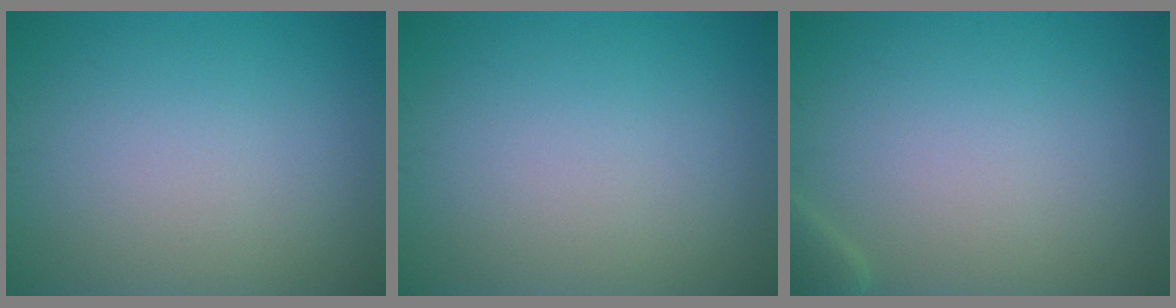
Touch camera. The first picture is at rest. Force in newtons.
{"total": 0.0}
{"total": 1.1, "press": 1.1, "slide": 0.1}